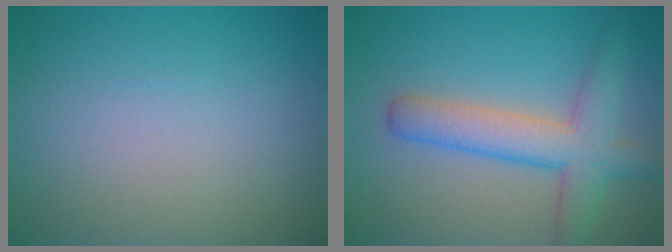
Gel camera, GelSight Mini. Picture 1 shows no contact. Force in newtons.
{"total": 5.5, "press": 5.5, "slide": 0.2}